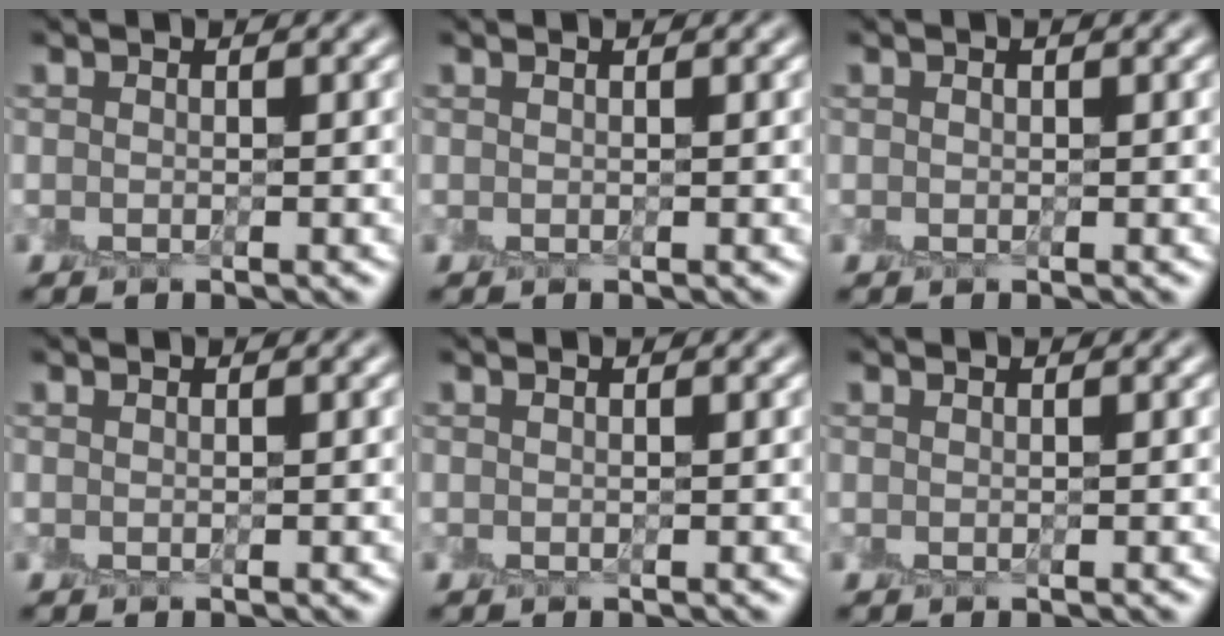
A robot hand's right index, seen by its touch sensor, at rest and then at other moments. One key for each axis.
{"total": 0.0}
{"total": 0.0}
{"total": 0.0}
{"total": 0.0}
{"total": 0.0}